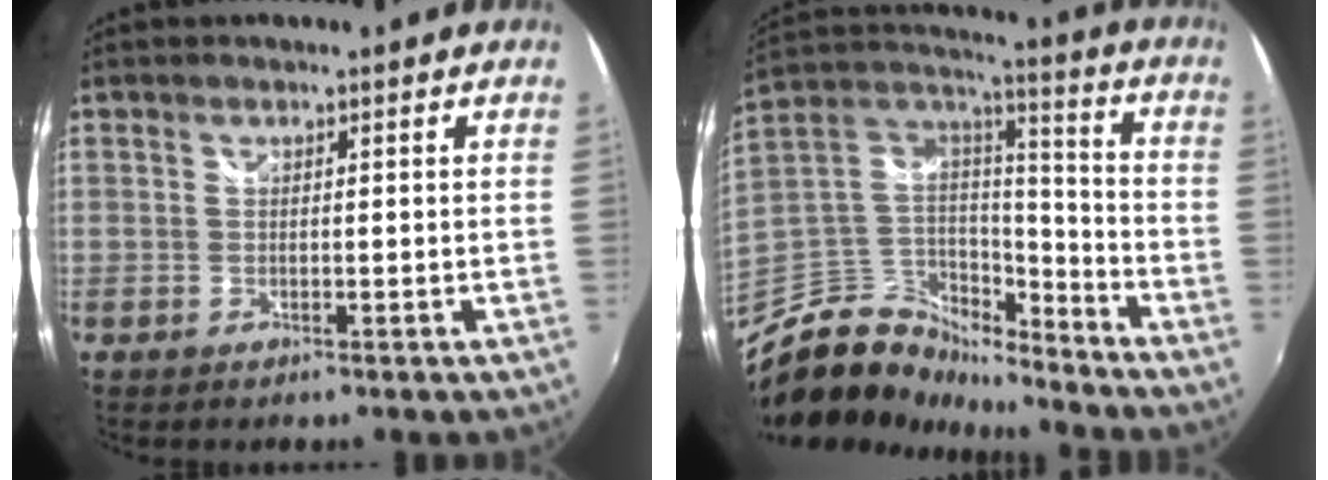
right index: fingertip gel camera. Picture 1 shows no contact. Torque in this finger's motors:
{"motor_torque": [0.40, -0.61, -0.05, -0.02]}